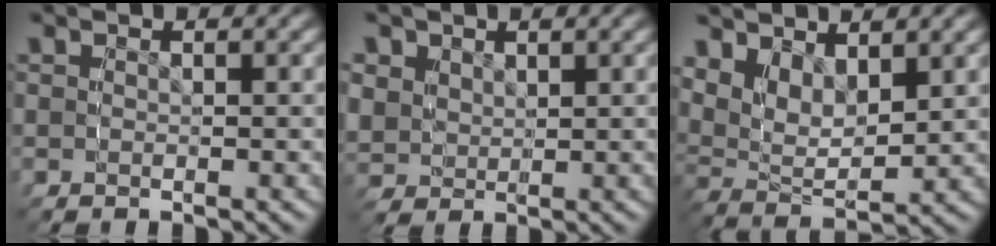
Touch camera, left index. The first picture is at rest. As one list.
[{"total": 4.7, "force": [2.0, 3.9, 1.9], "torque": [-0.045, -0.013, 0.047]}, {"total": 6.3, "force": [2.9, 4.2, 3.7], "torque": [-0.090, -0.011, 0.049]}]